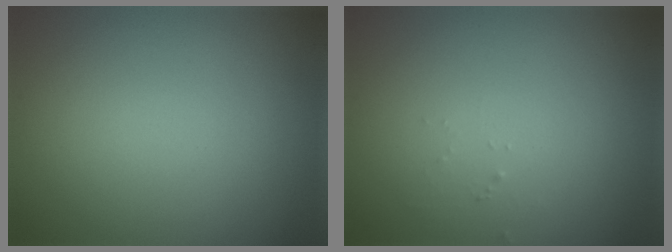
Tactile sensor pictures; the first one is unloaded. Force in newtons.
{"total": 0.7, "press": 0.7, "slide": 0.1}